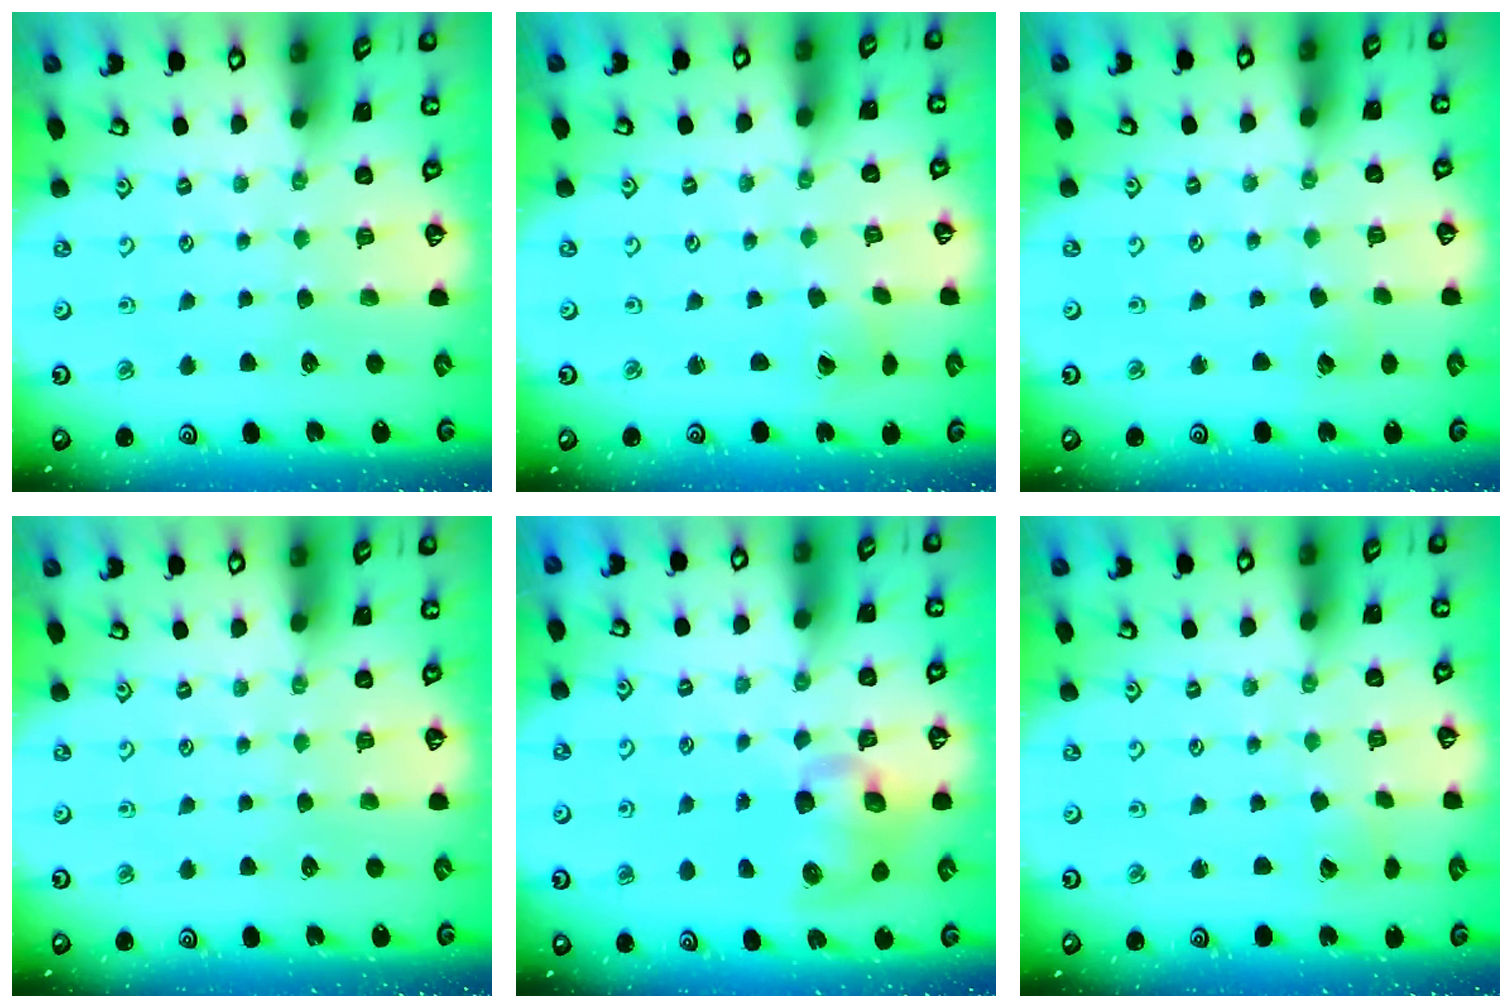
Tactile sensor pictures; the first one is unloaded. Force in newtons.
{"total": 1.6, "press": 1.6, "slide": 0.1}
{"total": 2.8, "press": 2.8, "slide": 0.2}
{"total": 0.0}
{"total": 9.7, "press": 9.5, "slide": 1.6}
{"total": 2.5, "press": 2.4, "slide": 0.3}